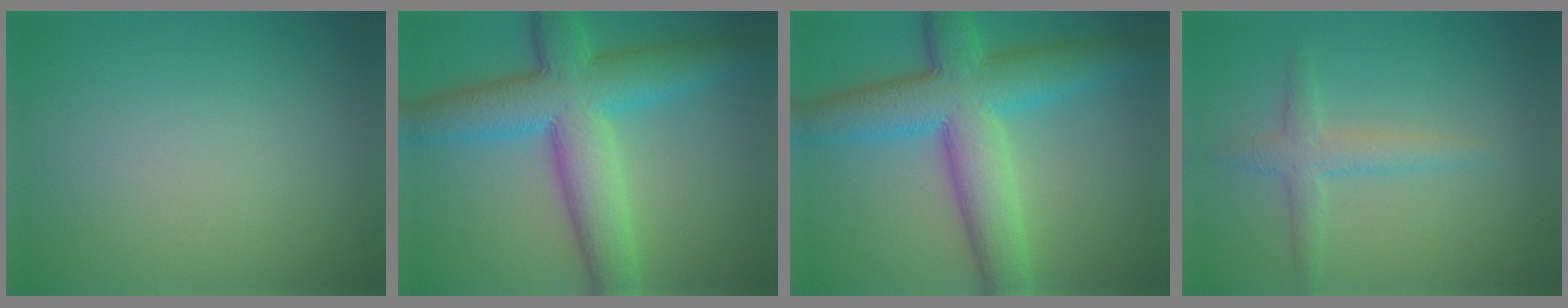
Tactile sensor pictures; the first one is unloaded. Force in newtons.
{"total": 9.6, "press": 9.6, "slide": 0.3}
{"total": 9.6, "press": 9.6, "slide": 0.3}
{"total": 2.4, "press": 2.4, "slide": 0.2}